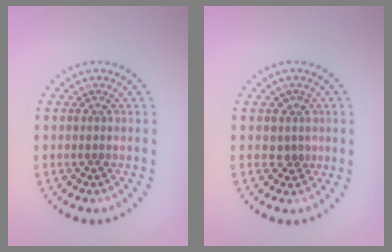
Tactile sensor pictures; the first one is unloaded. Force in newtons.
{"total": 1.5, "press": 1.2, "slide": 0.8}